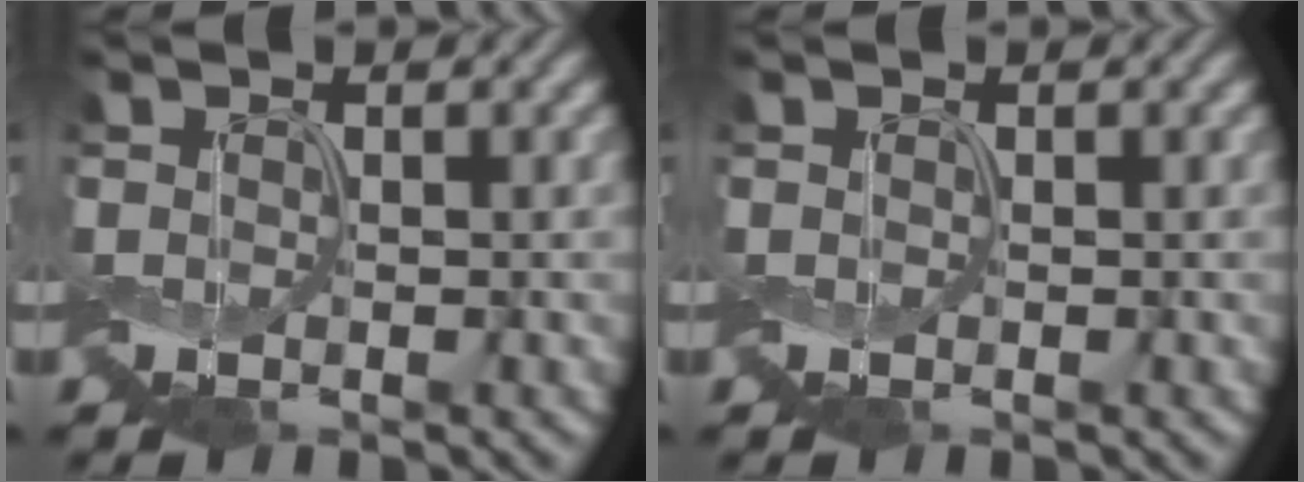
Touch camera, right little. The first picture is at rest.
{"total": 0.0}